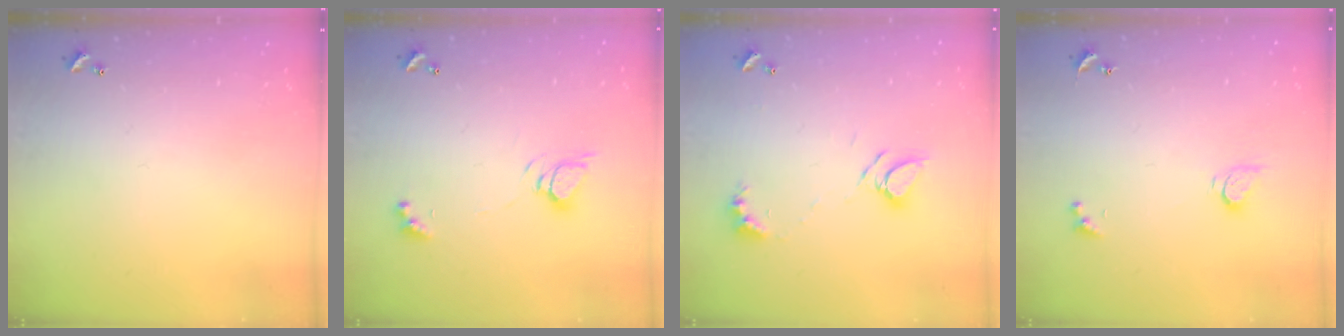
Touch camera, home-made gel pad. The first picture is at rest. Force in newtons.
{"total": 5.0, "press": 5.0, "slide": 0.3}
{"total": 7.0, "press": 7.0, "slide": 0.8}
{"total": 2.7, "press": 2.7, "slide": 0.3}